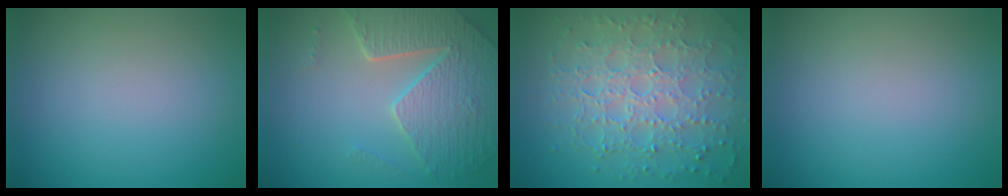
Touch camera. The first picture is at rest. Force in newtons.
{"total": 5.0, "press": 4.6, "slide": 2.1}
{"total": 7.9, "press": 5.7, "slide": 5.4}
{"total": 0.0}